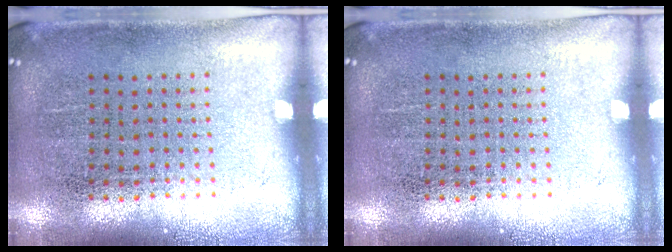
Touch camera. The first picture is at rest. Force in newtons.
{"total": 0.0}